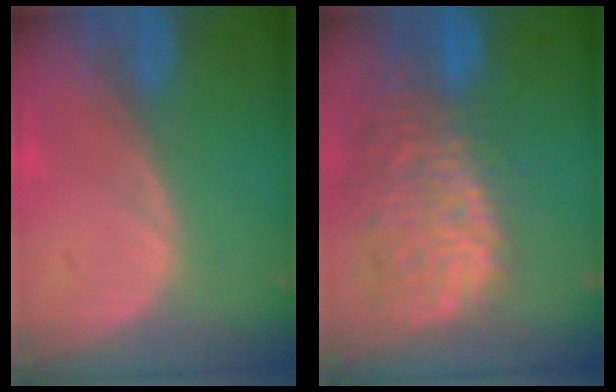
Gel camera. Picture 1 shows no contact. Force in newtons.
{"total": 14.3, "press": 11.7, "slide": 8.1}